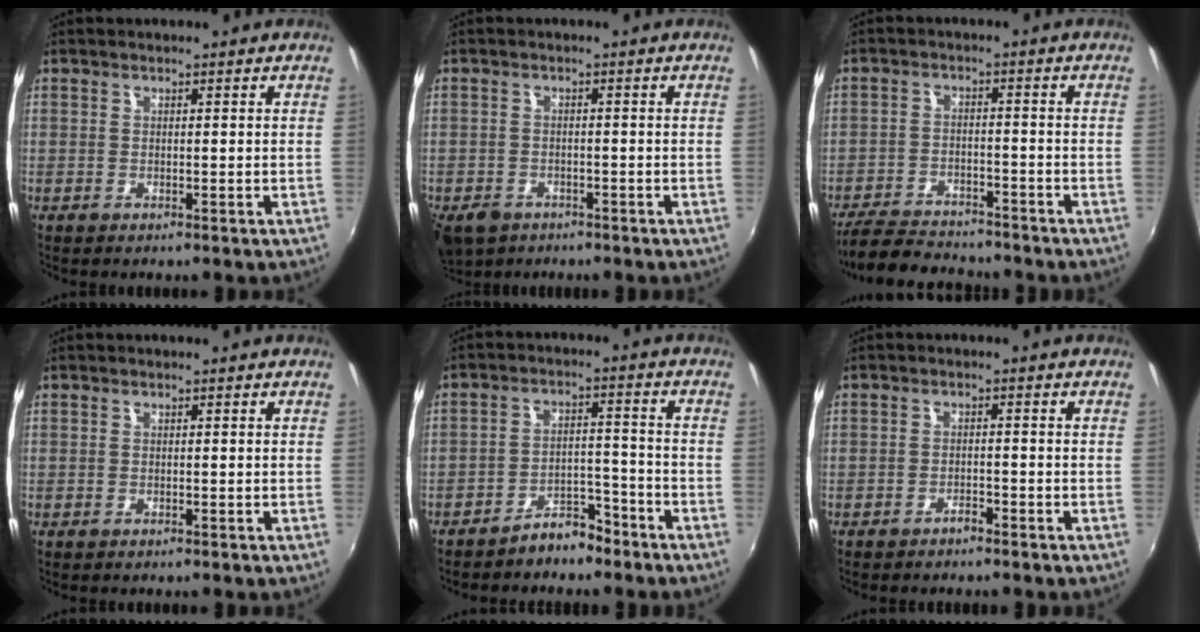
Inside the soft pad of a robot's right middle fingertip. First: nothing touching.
{"total": 6.3, "force": [-4.0, 4.1, 2.6], "torque": [-0.067, -0.011, -0.064]}
{"total": 11.1, "force": [-10.0, 2.9, 3.7], "torque": [-0.107, -0.011, -0.160]}
{"total": 0.0}
{"total": 6.3, "force": [-5.4, 2.5, 2.1], "torque": [-0.045, 0.023, -0.078]}
{"total": 1.8, "force": [-1.7, 0.4, 0.5], "torque": [-0.017, -0.001, -0.029]}